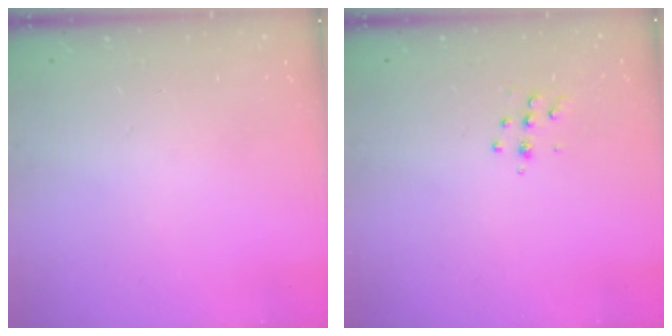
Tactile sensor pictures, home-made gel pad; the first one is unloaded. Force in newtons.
{"total": 5.4, "press": 5.4, "slide": 0.6}